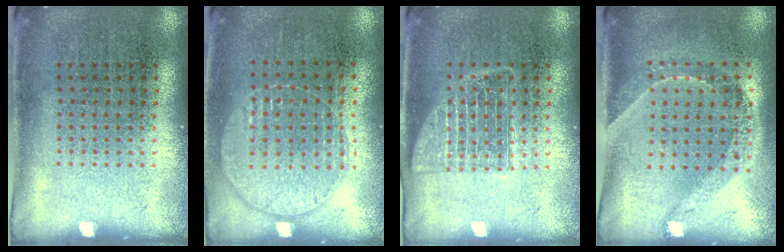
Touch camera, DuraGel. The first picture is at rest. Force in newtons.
{"total": 1.0, "press": 0.9, "slide": 0.4}
{"total": 2.3, "press": 2.3, "slide": 0.3}
{"total": 1.6, "press": 1.3, "slide": 0.9}